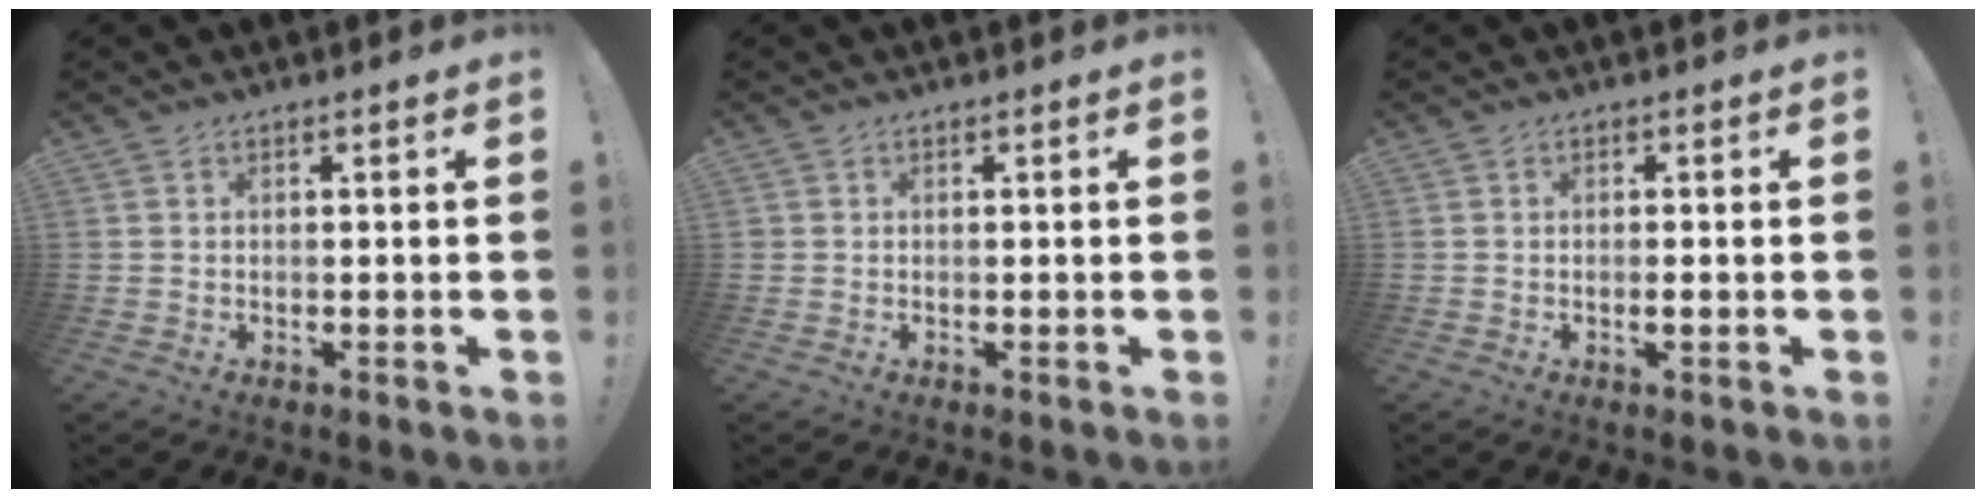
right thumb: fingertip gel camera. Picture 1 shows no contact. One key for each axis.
{"total": 0.6, "fx": 0.0, "fy": 0.6, "fz": 0.0, "tx": -0.008, "ty": 0.004, "tz": 0.002}
{"total": 1.3, "fx": -0.3, "fy": 0.1, "fz": 1.2, "tx": -0.013, "ty": -0.006, "tz": -0.008}